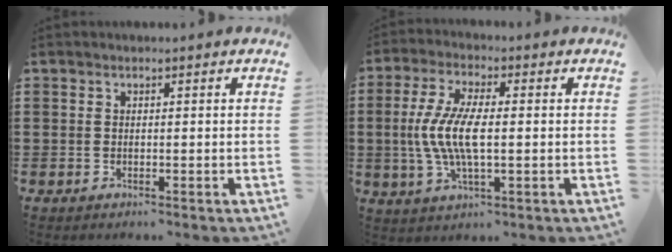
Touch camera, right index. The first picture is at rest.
{"total": 8.4, "force": [-0.6, 2.9, 7.9], "torque": [-0.174, -0.006, -0.019]}